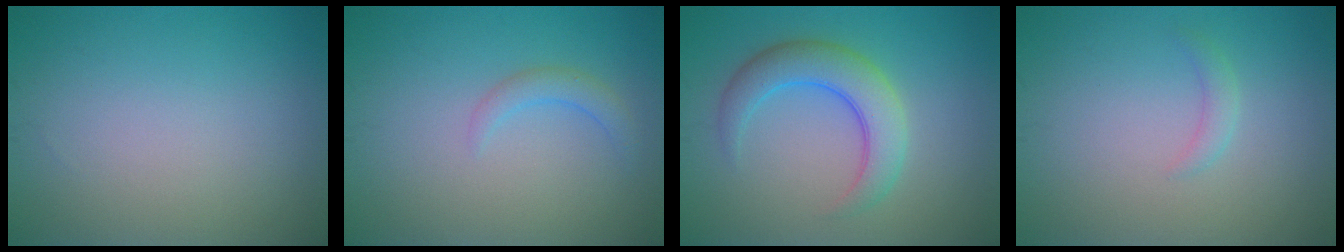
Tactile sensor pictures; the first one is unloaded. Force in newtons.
{"total": 1.6, "press": 1.6, "slide": 0.2}
{"total": 4.8, "press": 4.8, "slide": 0.2}
{"total": 1.1, "press": 1.1, "slide": 0.1}